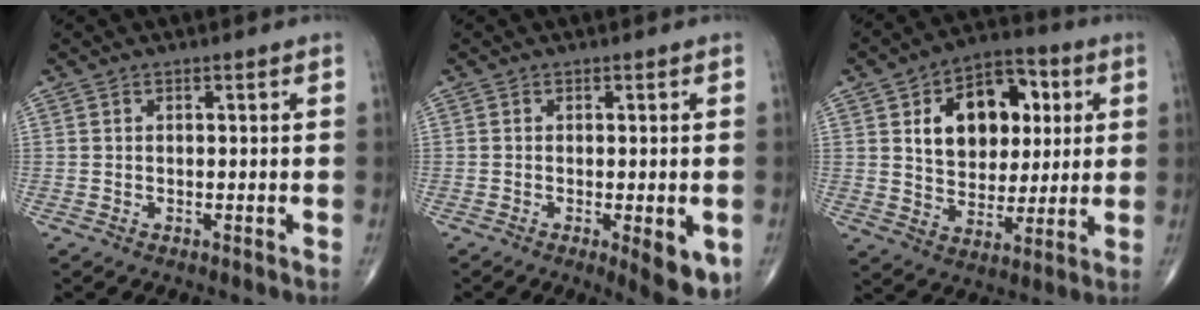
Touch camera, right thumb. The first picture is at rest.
{"total": 7.7, "force": [-2.2, 2.3, 7.0], "torque": [-0.091, -0.018, -0.029]}
{"total": 16.8, "force": [4.5, 11.5, 11.4], "torque": [-0.124, 0.002, 0.073]}